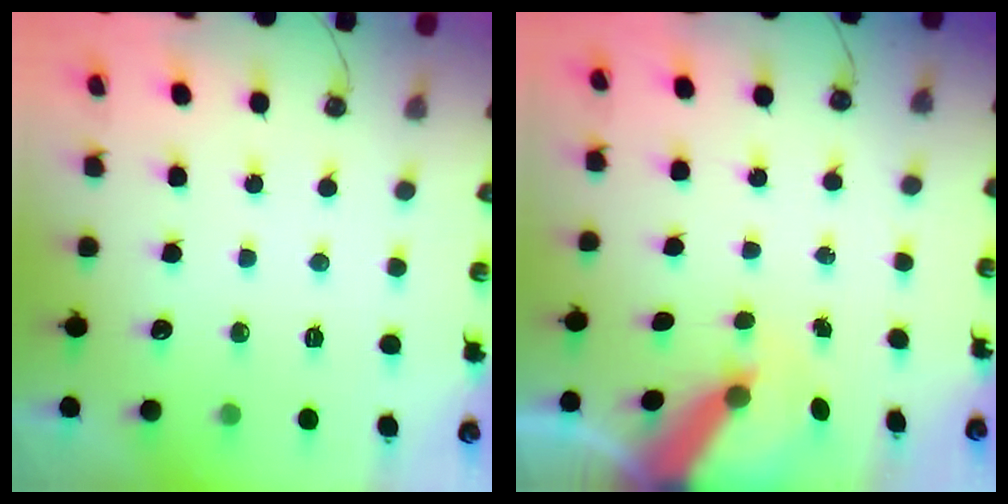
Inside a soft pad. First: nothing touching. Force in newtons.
{"total": 8.1, "press": 8.1, "slide": 0.8}